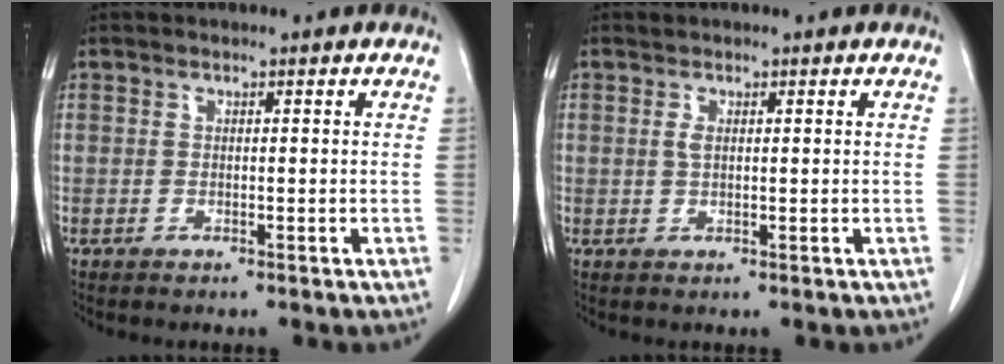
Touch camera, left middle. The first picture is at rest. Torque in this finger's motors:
{"motor_torque": [0.16, -0.06, -0.41, -0.11]}